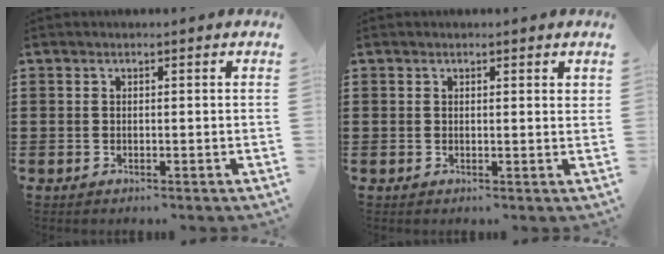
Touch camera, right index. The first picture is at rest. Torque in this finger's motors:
{"motor_torque": [0.09, 0.09, 0.00, 0.01]}